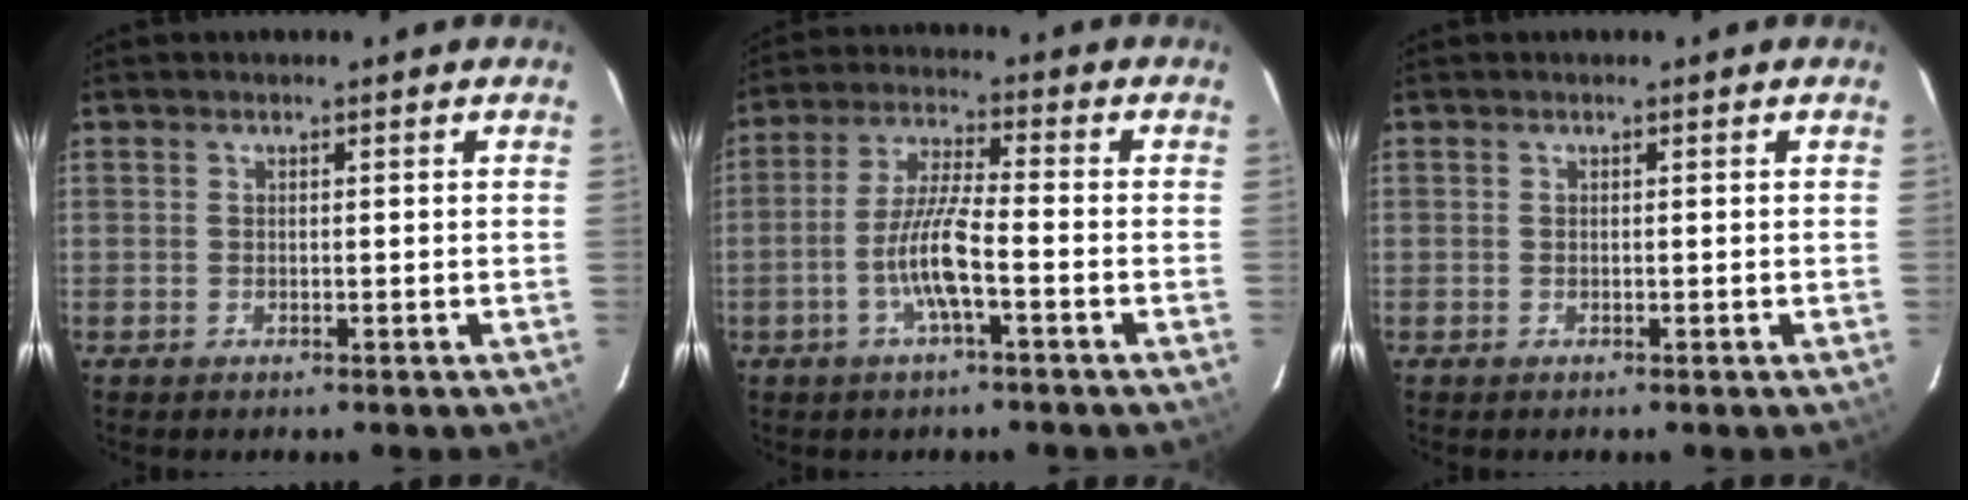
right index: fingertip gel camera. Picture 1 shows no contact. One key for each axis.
{"total": 7.6, "fx": -2.9, "fy": 0.5, "fz": 7.0, "tx": -0.142, "ty": 0.004, "tz": -0.055}
{"total": 0.0}